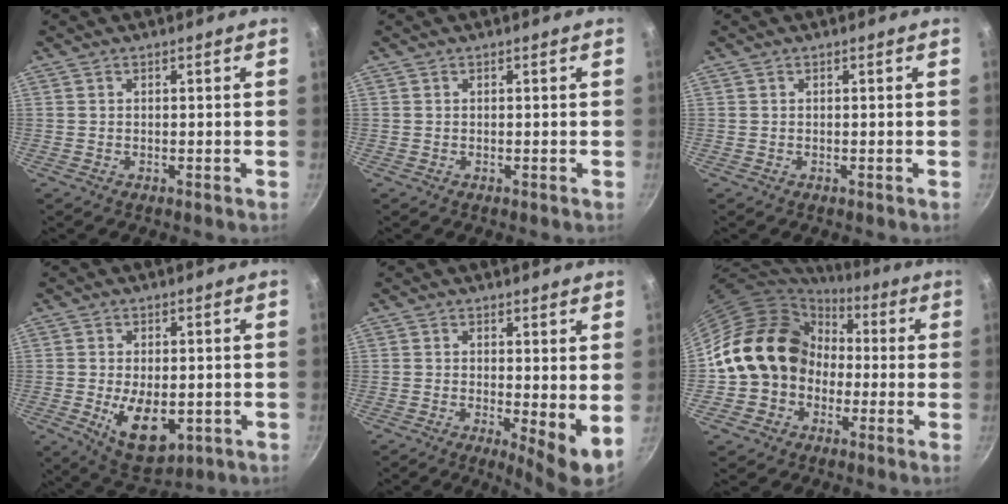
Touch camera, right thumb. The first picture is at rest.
{"total": 0.0}
{"total": 0.0}
{"total": 10.6, "force": [-2.1, 6.0, 8.5], "torque": [-0.117, -0.008, -0.015]}
{"total": 5.9, "force": [0.2, 1.7, 5.7], "torque": [-0.081, -0.018, 0.005]}
{"total": 17.3, "force": [-0.1, 14.6, 9.2], "torque": [-0.132, 0.052, -0.004]}